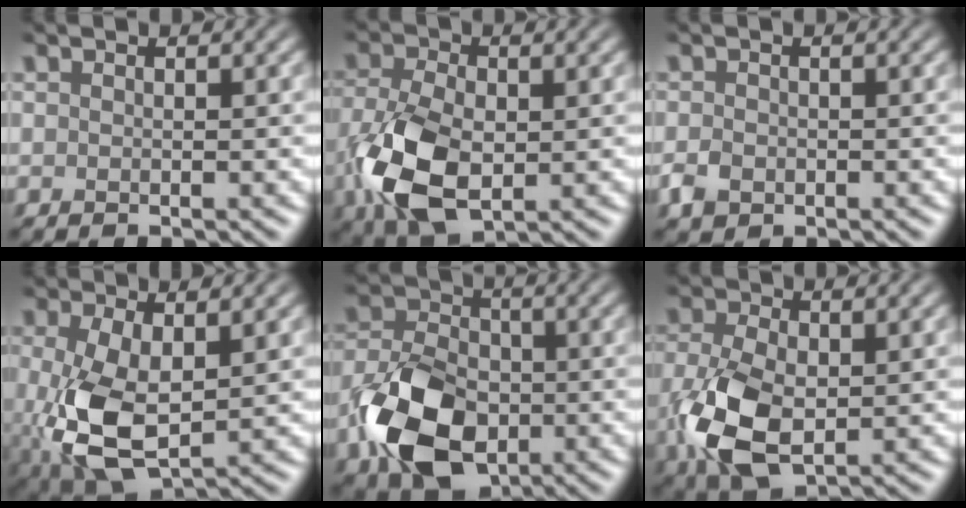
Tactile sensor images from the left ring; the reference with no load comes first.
{"total": 7.6, "force": [-1.7, 4.7, 5.8], "torque": [-0.140, -0.015, -0.035]}
{"total": 1.6, "force": [-0.6, 1.2, 0.9], "torque": [-0.016, -0.005, -0.015]}
{"total": 7.9, "force": [-0.4, 4.2, 6.7], "torque": [-0.160, -0.018, 0.002]}
{"total": 9.2, "force": [-3.4, 6.2, 5.9], "torque": [-0.129, -0.010, -0.074]}
{"total": 7.0, "force": [-1.1, 4.4, 5.4], "torque": [-0.132, -0.017, -0.016]}